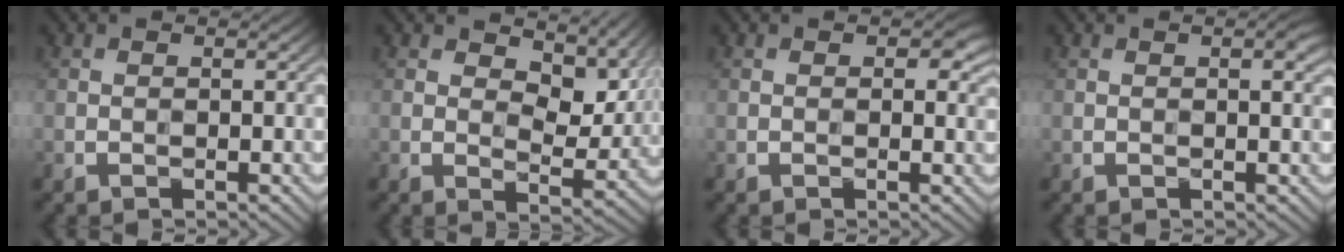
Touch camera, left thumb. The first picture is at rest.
{"total": 9.1, "force": [4.7, 4.6, 6.3], "torque": [-0.107, -0.004, 0.073]}
{"total": 2.5, "force": [0.9, 1.6, 1.7], "torque": [-0.027, -0.004, 0.015]}
{"total": 1.6, "force": [0.5, 0.5, 1.4], "torque": [-0.019, 0.001, 0.011]}